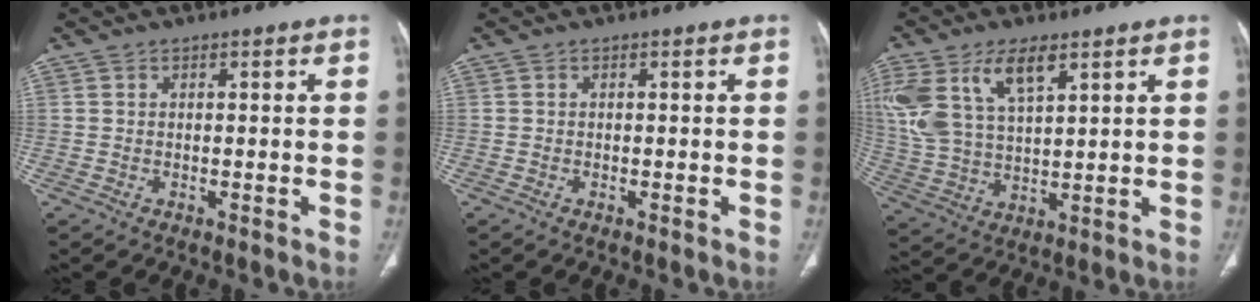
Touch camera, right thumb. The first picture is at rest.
{"total": 0.0}
{"total": 15.4, "force": [7.5, 7.7, 11.1], "torque": [-0.234, -0.013, 0.153]}